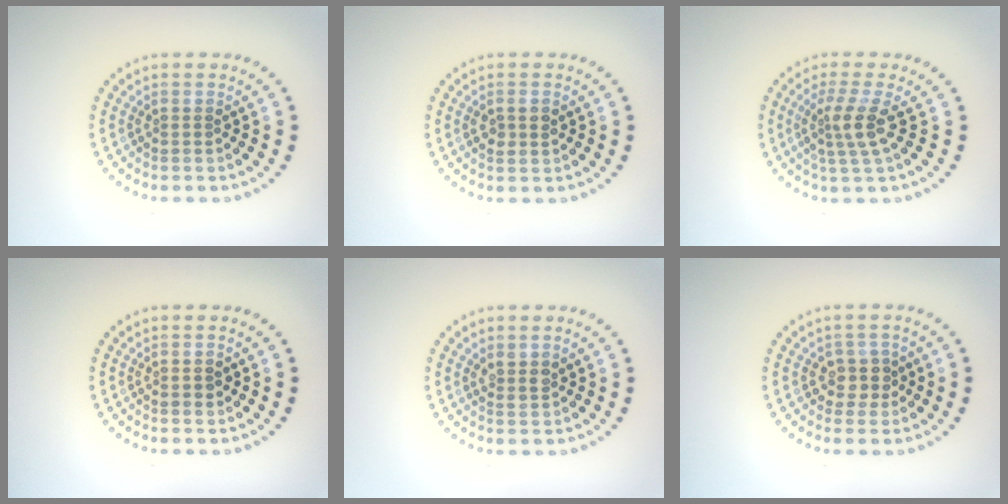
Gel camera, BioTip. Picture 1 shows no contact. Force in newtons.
{"total": 1.5, "press": 1.5, "slide": 0.1}
{"total": 2.9, "press": 2.2, "slide": 1.8}
{"total": 0.9, "press": 0.8, "slide": 0.1}
{"total": 1.1, "press": 0.9, "slide": 0.6}
{"total": 2.0, "press": 1.7, "slide": 1.2}